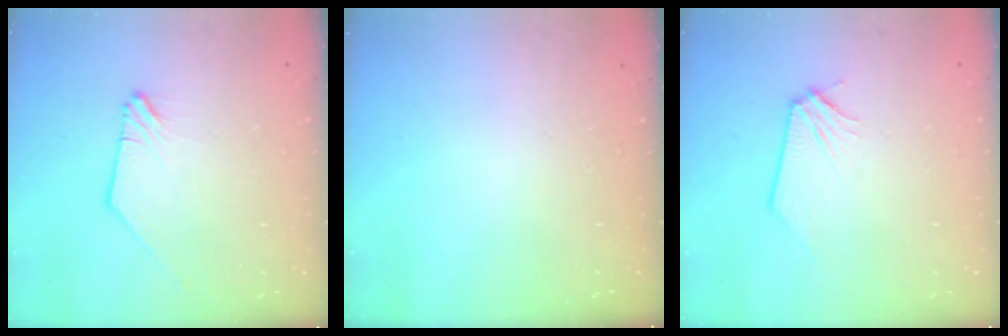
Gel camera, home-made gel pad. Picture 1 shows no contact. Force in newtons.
{"total": 0.0}
{"total": 0.0}